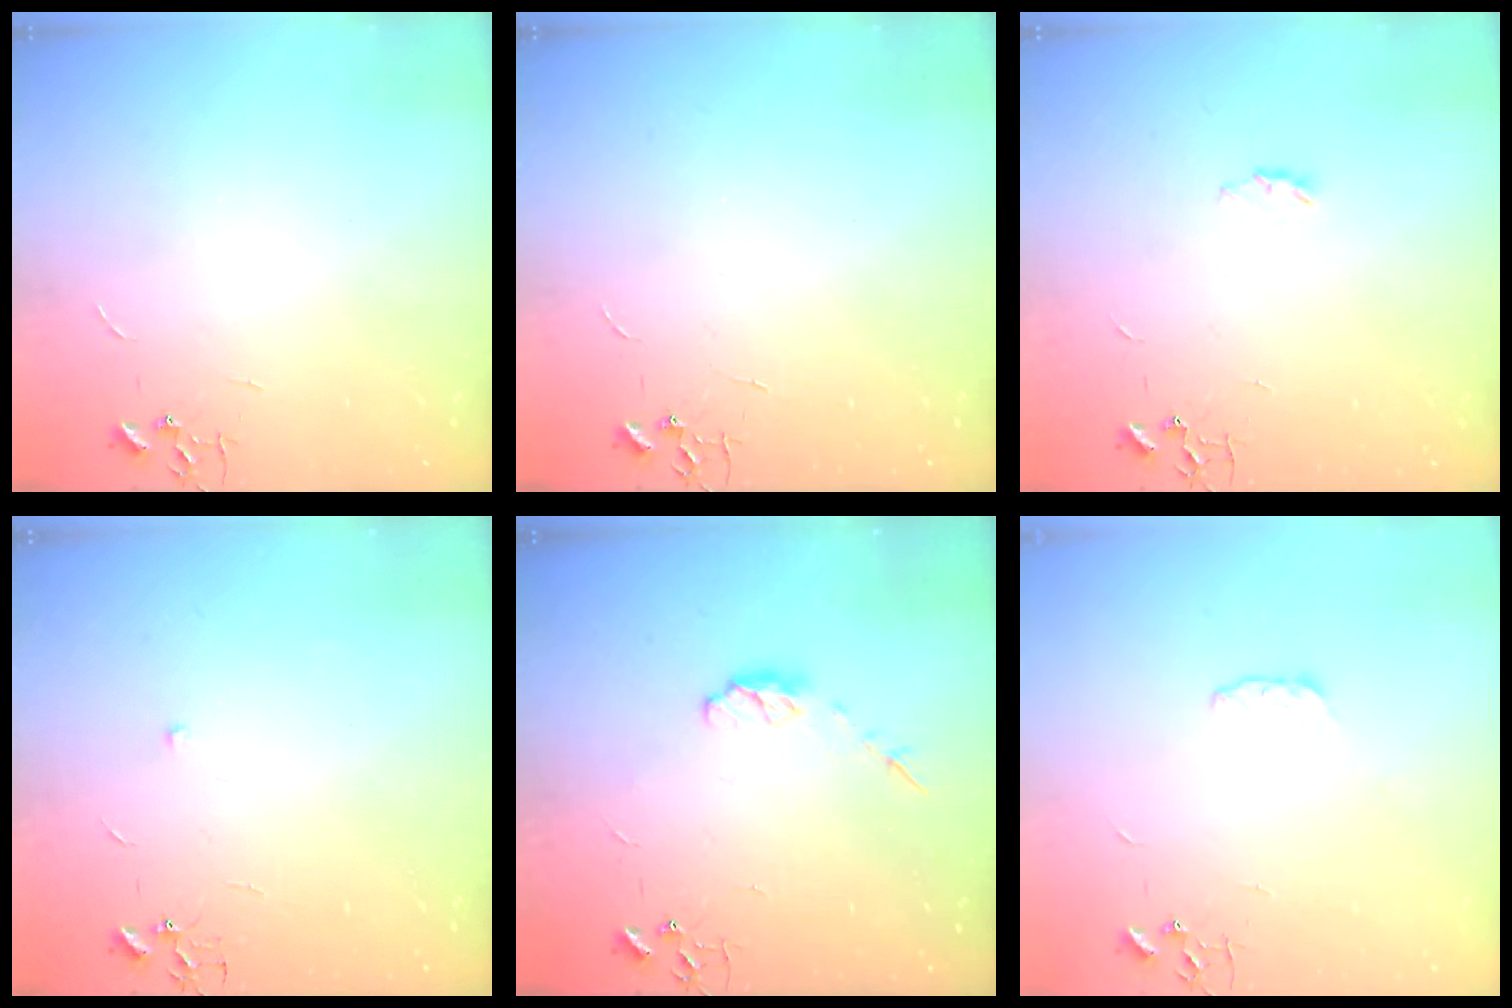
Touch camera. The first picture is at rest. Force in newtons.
{"total": 0.0}
{"total": 2.9, "press": 2.9, "slide": 0.5}
{"total": 4.7, "press": 4.6, "slide": 0.7}
{"total": 5.8, "press": 5.8, "slide": 0.4}
{"total": 4.2, "press": 4.1, "slide": 0.7}